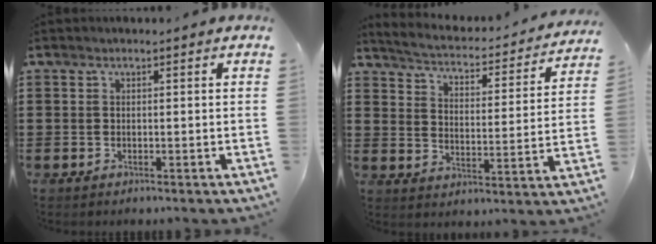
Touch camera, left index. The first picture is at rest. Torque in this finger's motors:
{"motor_torque": [0.22, 0.21, -0.01, -0.02]}